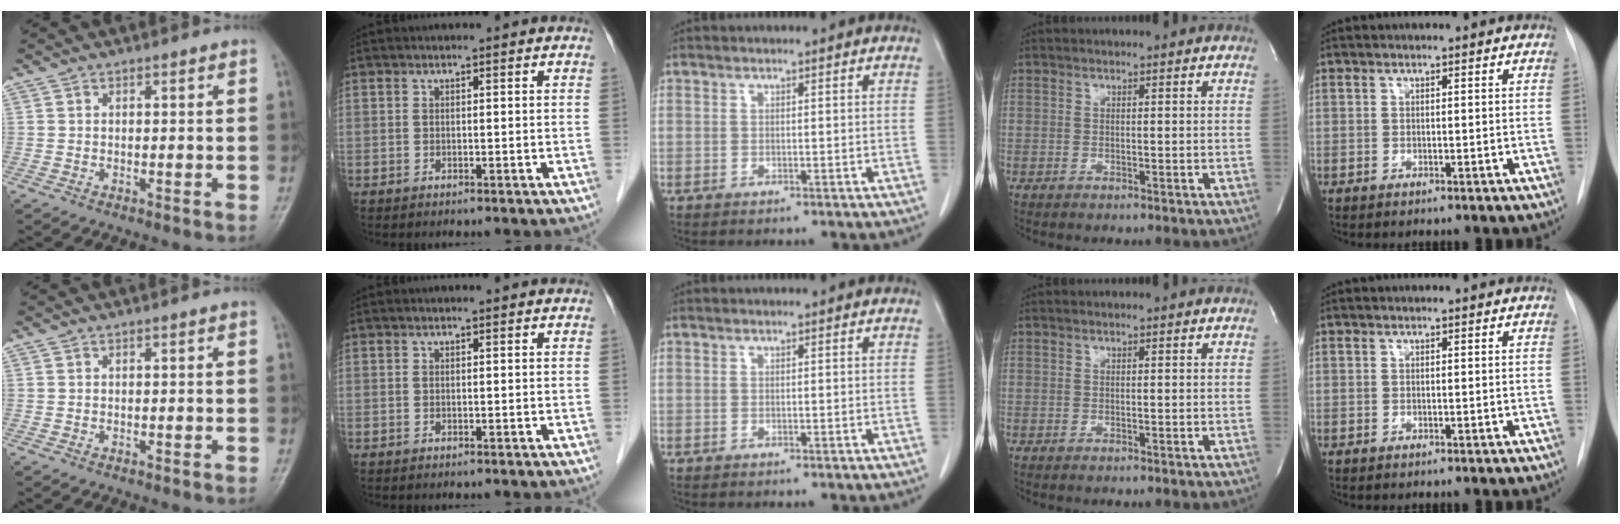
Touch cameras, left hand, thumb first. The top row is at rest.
{}